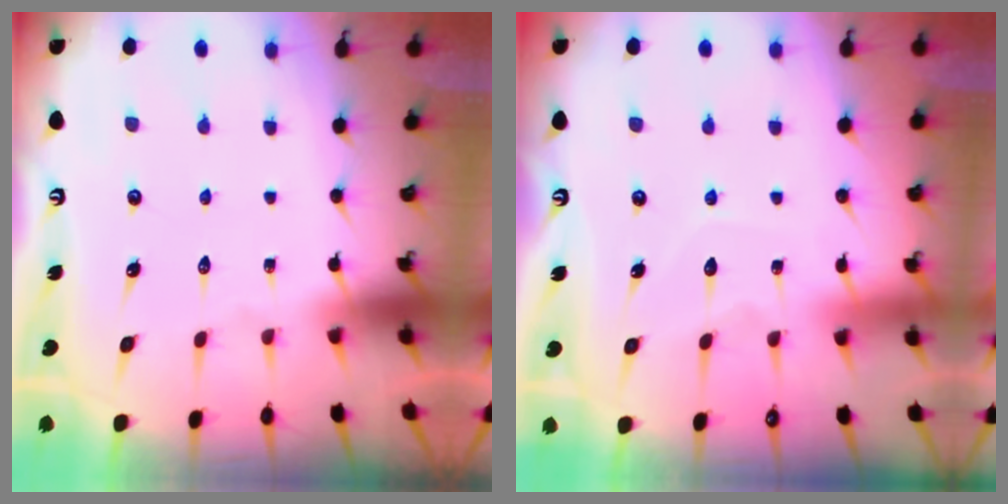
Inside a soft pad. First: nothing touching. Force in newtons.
{"total": 5.9, "press": 5.9, "slide": 0.5}